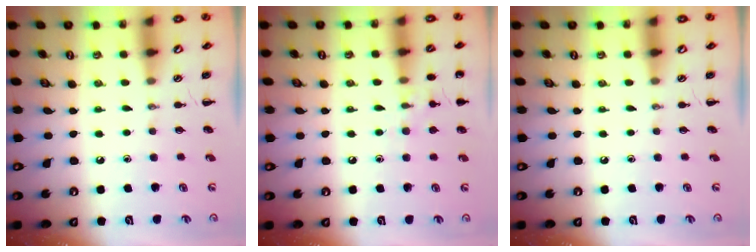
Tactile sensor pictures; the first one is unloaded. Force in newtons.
{"total": 7.7, "press": 7.5, "slide": 1.8}
{"total": 0.0}